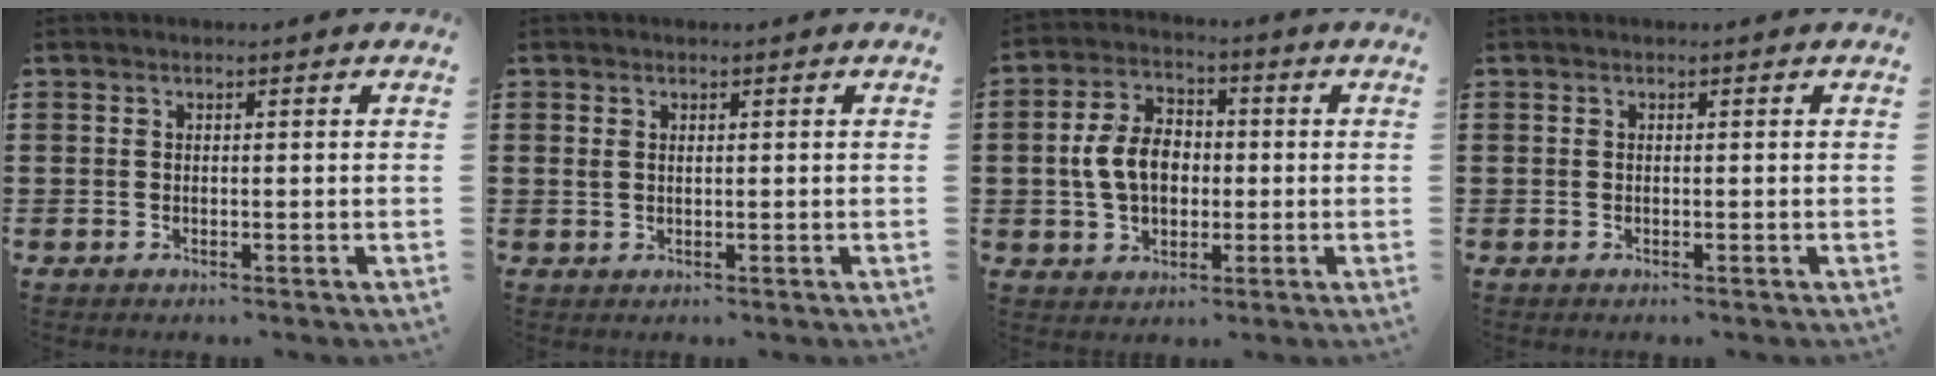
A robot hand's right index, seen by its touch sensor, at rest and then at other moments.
{"total": 1.0, "force": [0.3, 0.6, 0.7], "torque": [-0.016, 0.005, 0.006]}
{"total": 7.9, "force": [-0.2, 5.6, 5.6], "torque": [-0.135, 0.012, -0.011]}
{"total": 0.0}